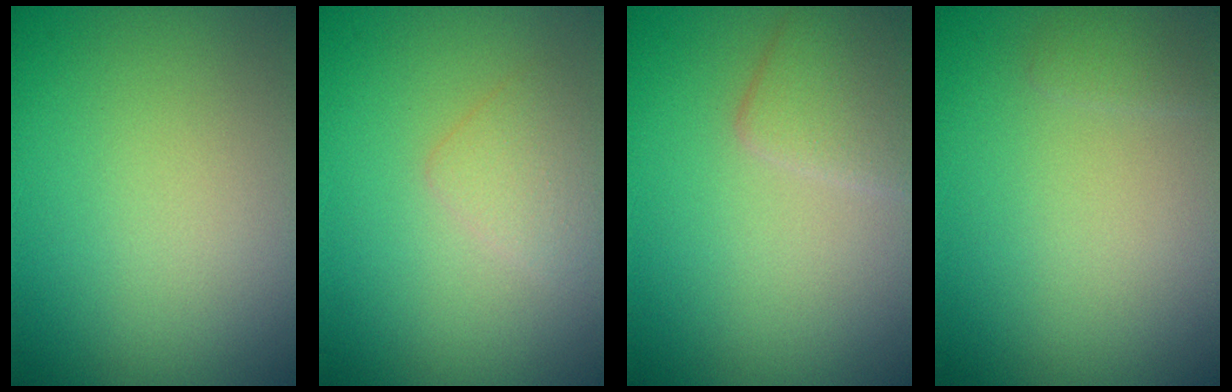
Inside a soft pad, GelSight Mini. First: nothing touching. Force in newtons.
{"total": 1.7, "press": 1.7, "slide": 0.1}
{"total": 2.9, "press": 2.9, "slide": 0.1}
{"total": 0.9, "press": 0.9, "slide": 0.0}